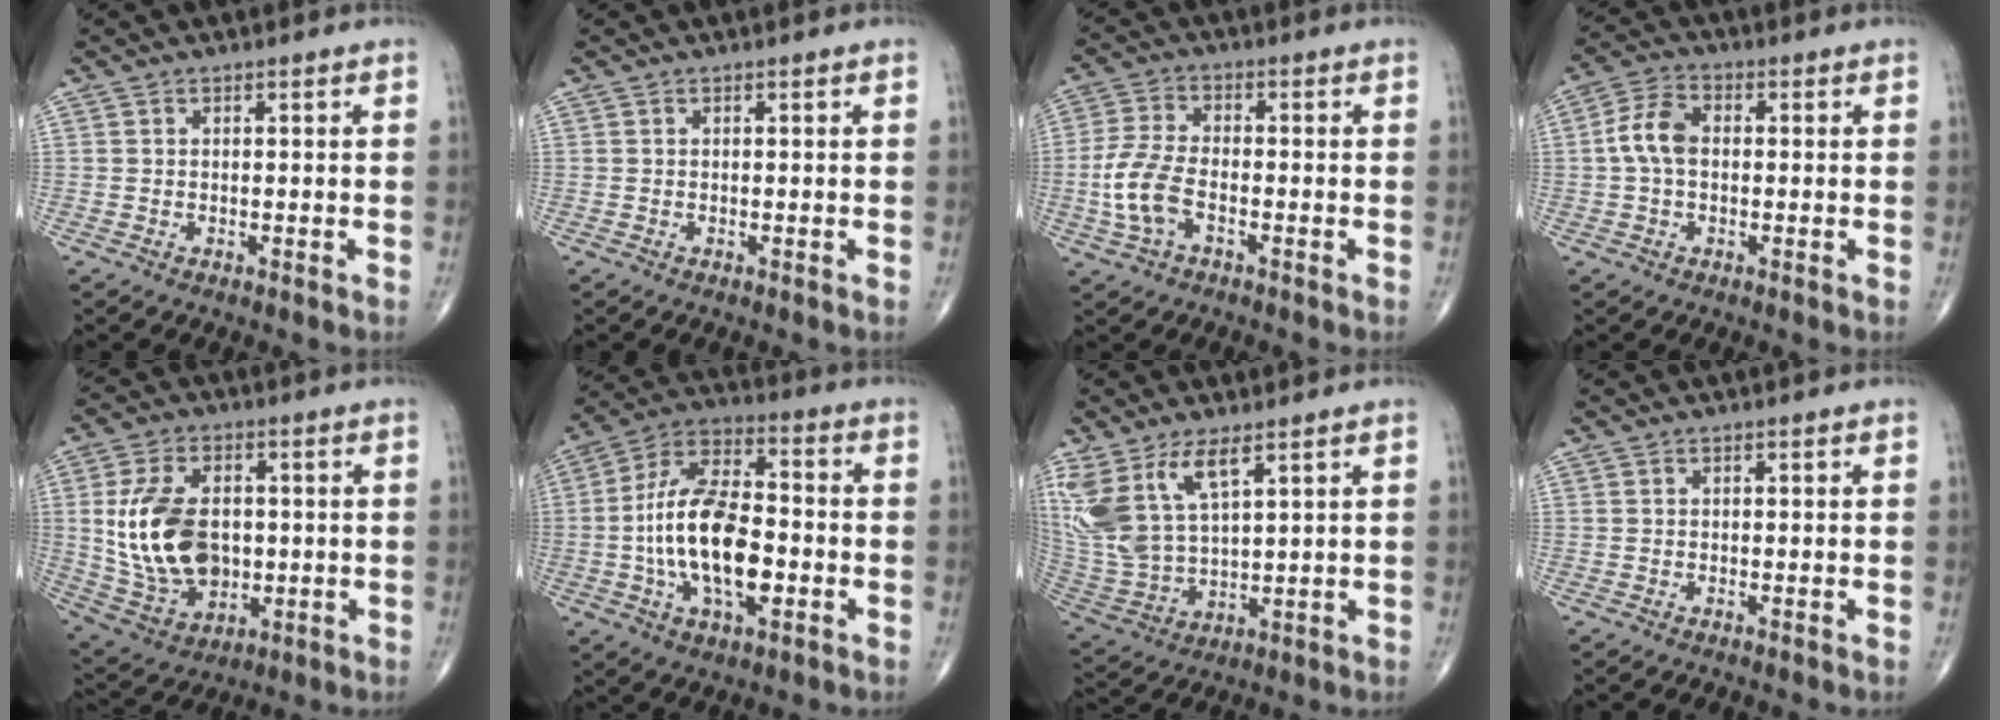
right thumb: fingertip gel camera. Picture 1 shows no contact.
{"total": 0.0}
{"total": 8.3, "force": [-2.5, 4.4, 6.6], "torque": [-0.152, 0.017, -0.051]}
{"total": 6.6, "force": [0.0, 4.3, 5.1], "torque": [-0.104, 0.021, -0.007]}
{"total": 16.6, "force": [0.6, 10.9, 12.5], "torque": [-0.222, -0.005, 0.028]}
{"total": 18.6, "force": [-2.9, 9.2, 15.9], "torque": [-0.289, 0.030, -0.053]}
{"total": 13.8, "force": [7.1, 5.7, 10.3], "torque": [-0.225, -0.027, 0.160]}
{"total": 0.0}